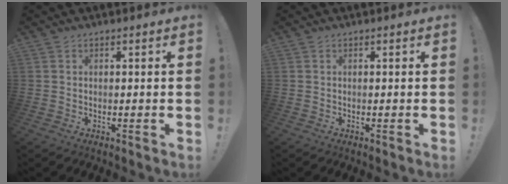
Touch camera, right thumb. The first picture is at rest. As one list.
[{"total": 0.0}]